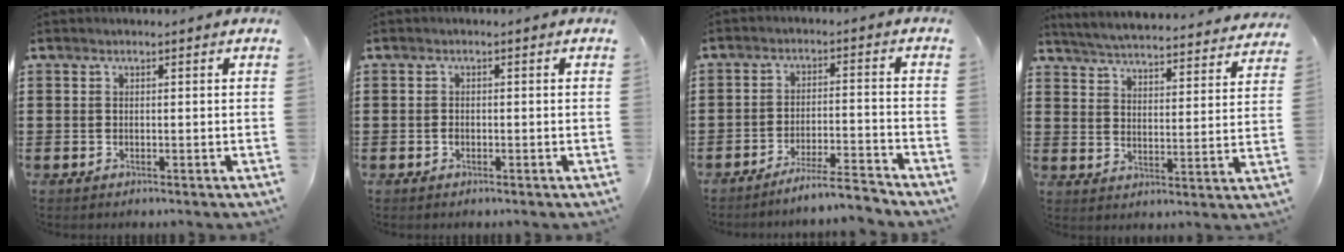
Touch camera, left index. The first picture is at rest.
{"total": 0.8, "force": [-0.5, 0.5, 0.4], "torque": [-0.011, -0.002, -0.009]}
{"total": 5.5, "force": [-5.2, -0.4, 2.0], "torque": [-0.036, -0.011, -0.099]}
{"total": 4.6, "force": [4.5, -0.6, 0.6], "torque": [-0.036, -0.039, 0.074]}